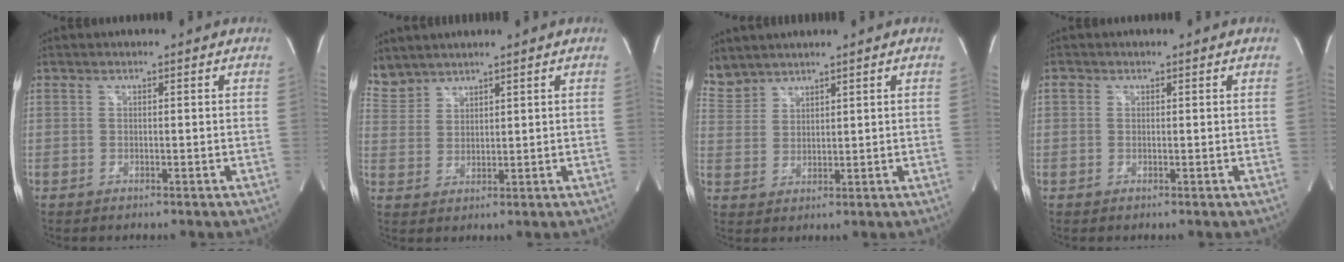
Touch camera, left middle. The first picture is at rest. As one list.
[{"total": 4.6, "force": [4.4, 1.2, -0.1], "torque": [-0.009, 0.012, 0.102]}, {"total": 4.8, "force": [4.6, 1.2, 0.0], "torque": [-0.012, 0.012, 0.106]}, {"total": 0.7, "force": [0.2, 0.6, 0.2], "torque": [0.000, 0.001, 0.002]}]